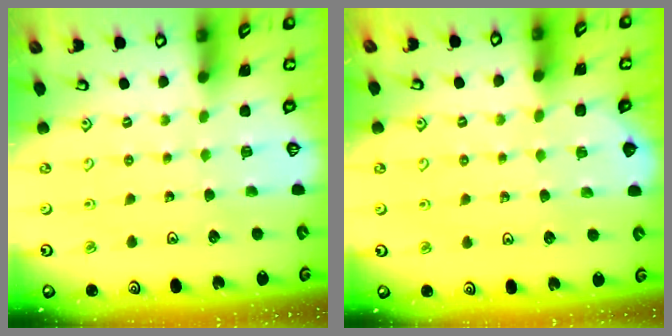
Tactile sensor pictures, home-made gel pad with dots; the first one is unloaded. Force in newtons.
{"total": 3.9, "press": 3.9, "slide": 0.4}